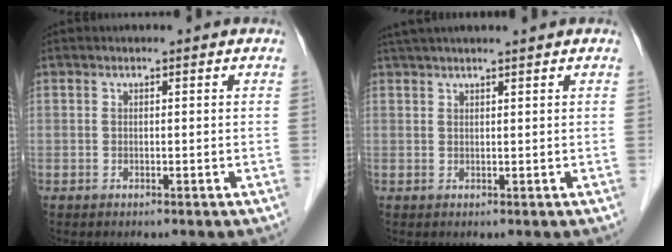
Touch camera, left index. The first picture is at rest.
{"total": 6.6, "force": [5.7, -0.2, 3.3], "torque": [-0.050, 0.034, 0.088]}